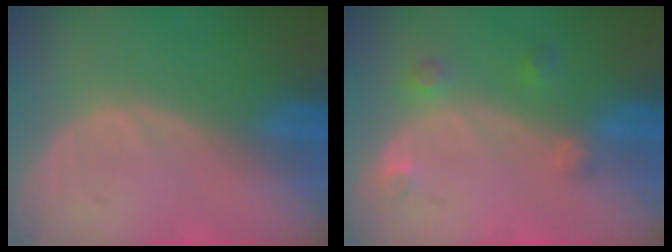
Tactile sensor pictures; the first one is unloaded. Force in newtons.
{"total": 2.6, "press": 2.6, "slide": 0.5}